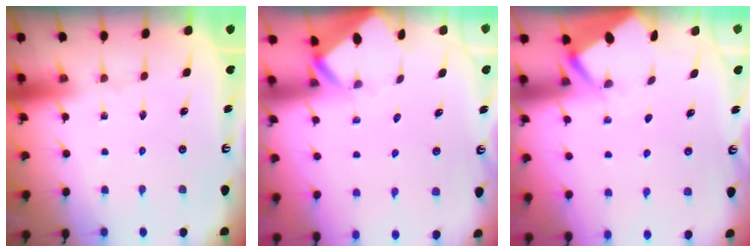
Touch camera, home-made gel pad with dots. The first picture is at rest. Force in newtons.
{"total": 2.4, "press": 2.4, "slide": 0.1}
{"total": 2.9, "press": 2.8, "slide": 0.3}